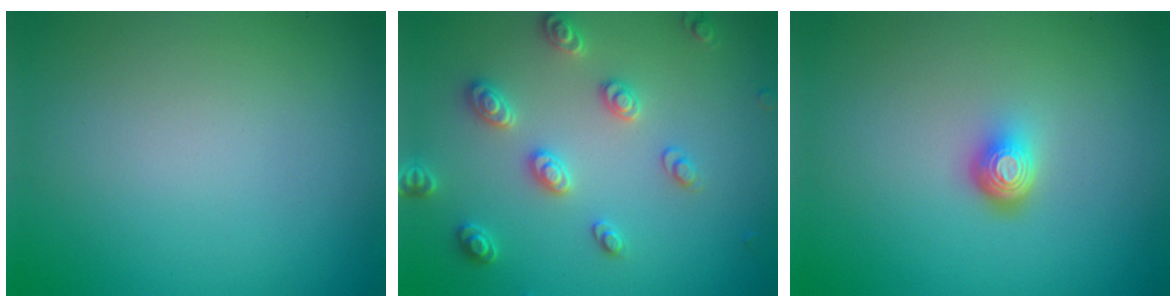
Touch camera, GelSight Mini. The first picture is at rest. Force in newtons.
{"total": 3.2, "press": 3.0, "slide": 0.9}
{"total": 2.2, "press": 1.4, "slide": 1.7}